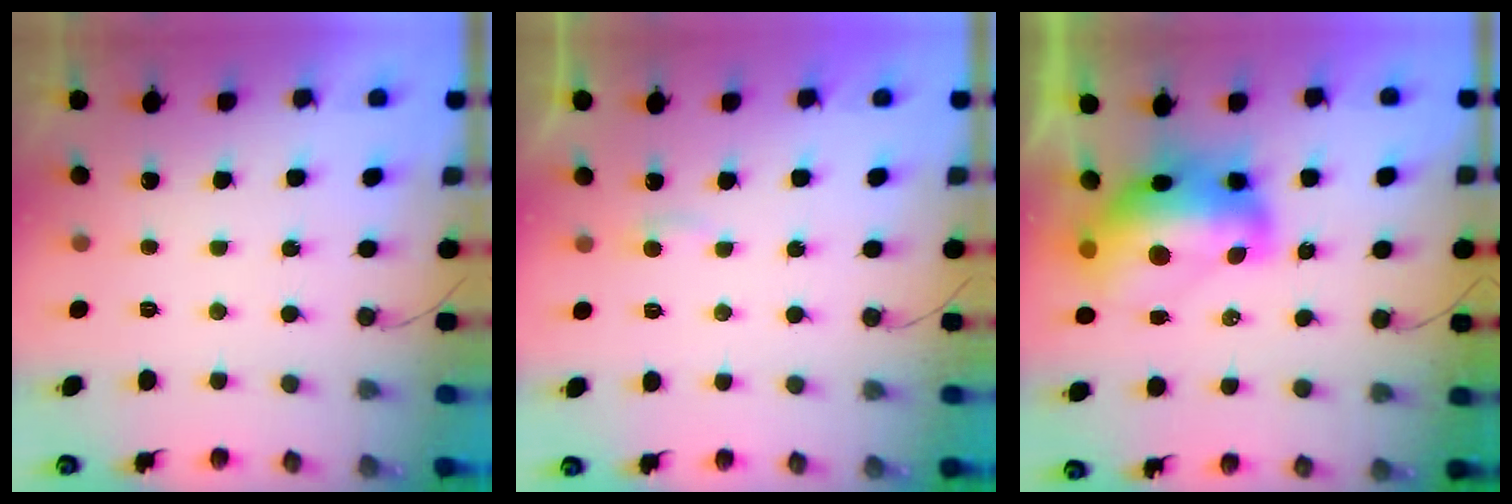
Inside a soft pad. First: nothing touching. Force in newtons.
{"total": 2.4, "press": 2.4, "slide": 0.2}
{"total": 16.3, "press": 16.2, "slide": 1.9}